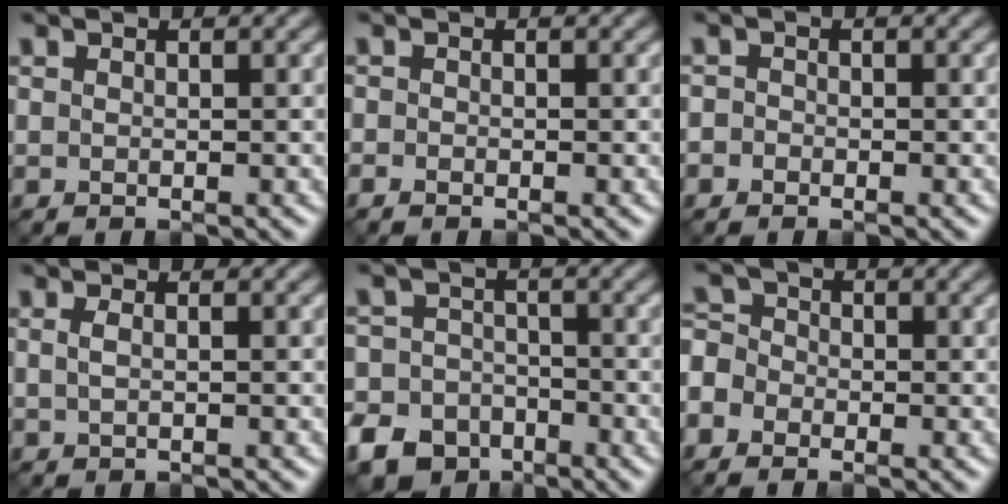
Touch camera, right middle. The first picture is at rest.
{"total": 0.8, "force": [-0.6, 0.4, 0.3], "torque": [-0.006, 0.002, -0.014]}
{"total": 1.0, "force": [-0.5, 0.8, 0.2], "torque": [0.009, 0.004, -0.014]}
{"total": 0.7, "force": [0.2, 0.0, 0.7], "torque": [-0.020, 0.005, 0.004]}
{"total": 8.5, "force": [-5.5, 6.2, 2.0], "torque": [-0.036, -0.022, -0.113]}
{"total": 4.1, "force": [-2.0, 3.2, 1.6], "torque": [-0.033, 0.010, -0.047]}